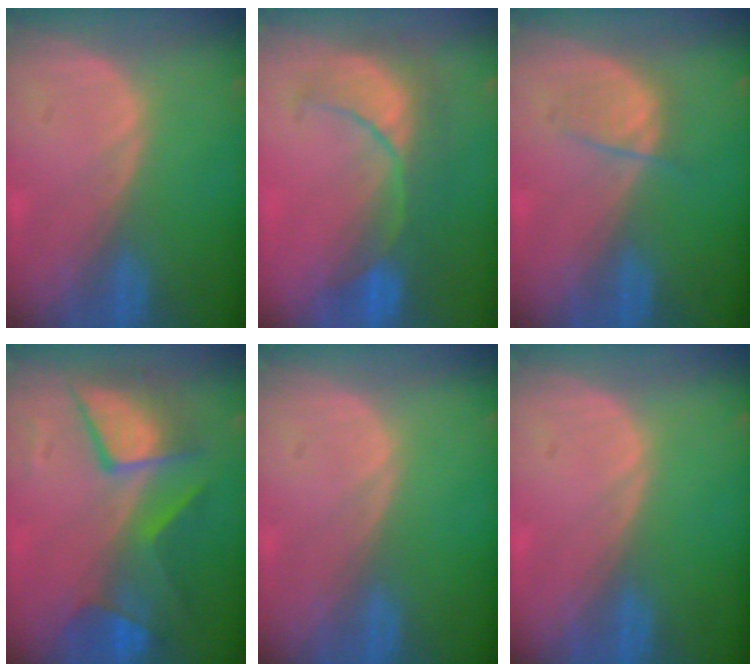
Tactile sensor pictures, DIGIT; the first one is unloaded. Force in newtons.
{"total": 8.3, "press": 8.2, "slide": 1.1}
{"total": 2.6, "press": 2.5, "slide": 0.5}
{"total": 8.6, "press": 8.5, "slide": 0.4}
{"total": 0.0}
{"total": 0.0}